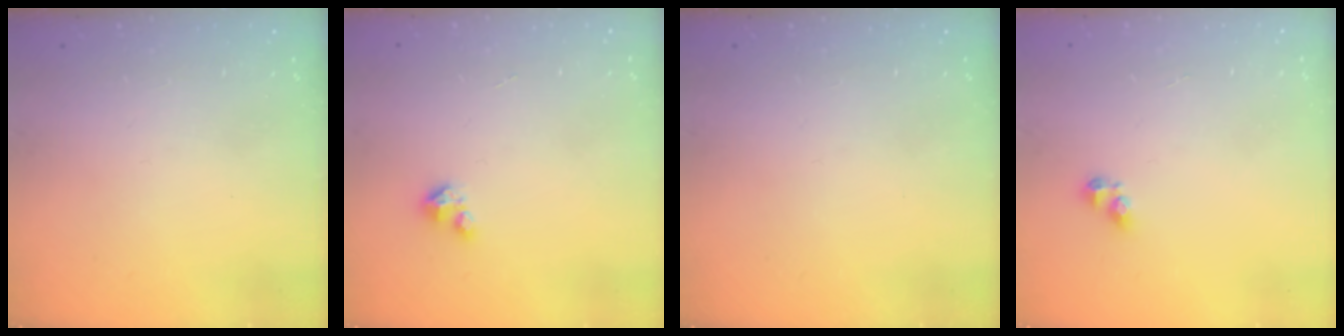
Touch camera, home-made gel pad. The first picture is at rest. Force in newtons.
{"total": 1.5, "press": 1.5, "slide": 0.2}
{"total": 0.0}
{"total": 3.5, "press": 3.5, "slide": 0.4}